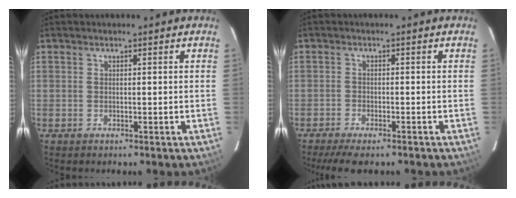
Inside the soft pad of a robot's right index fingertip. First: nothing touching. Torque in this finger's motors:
{"motor_torque": [0.63, -0.49, 0.19, 0.04]}